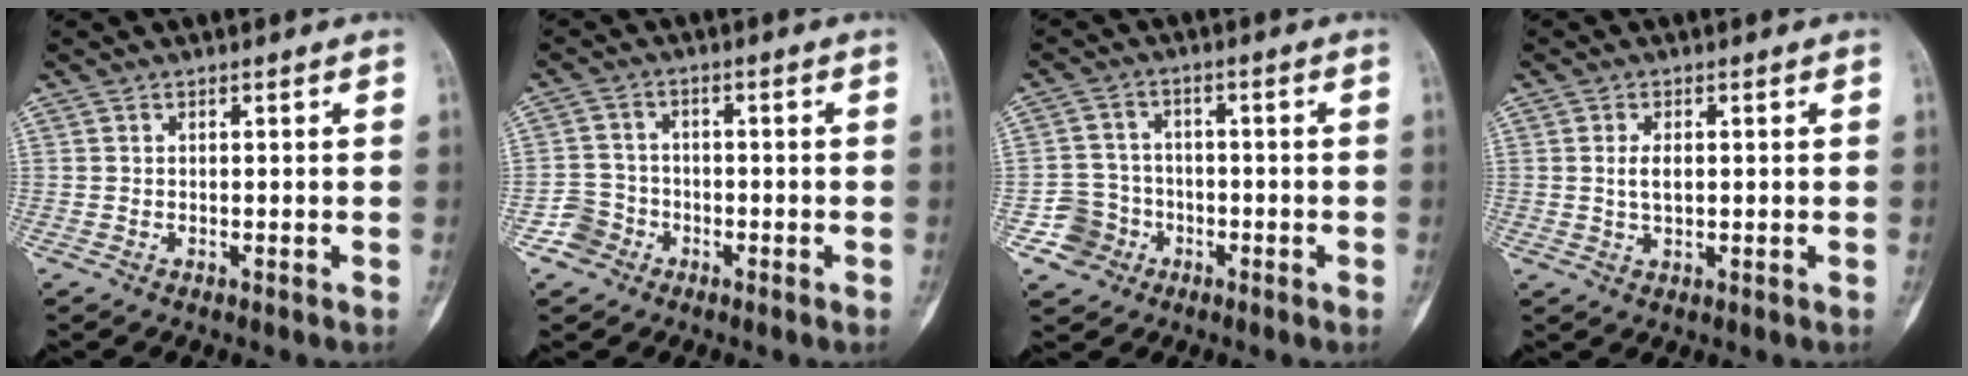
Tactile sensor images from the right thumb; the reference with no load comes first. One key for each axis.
{"total": 4.3, "fx": -2.3, "fy": 3.5, "fz": 0.0, "tx": 0.027, "ty": 0.020, "tz": -0.049}
{"total": 5.9, "fx": -2.7, "fy": 5.3, "fz": 0.2, "tx": 0.032, "ty": 0.020, "tz": -0.050}
{"total": 2.9, "fx": 0.3, "fy": 1.4, "fz": 2.5, "tx": -0.042, "ty": -0.001, "tz": 0.006}